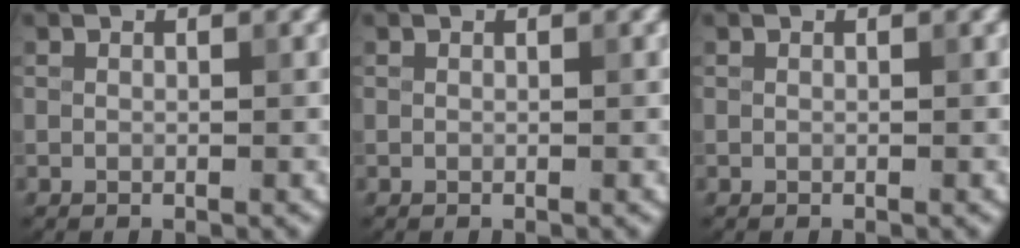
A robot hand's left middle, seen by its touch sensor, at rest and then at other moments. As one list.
[{"total": 0.0}, {"total": 0.0}]